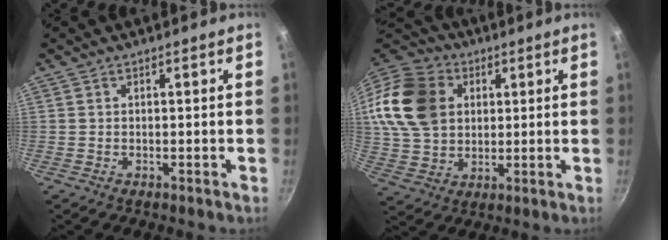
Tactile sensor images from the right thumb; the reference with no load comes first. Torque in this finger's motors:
{"motor_torque": [0.97, 1.59, 0.60, -0.52, 0.28]}